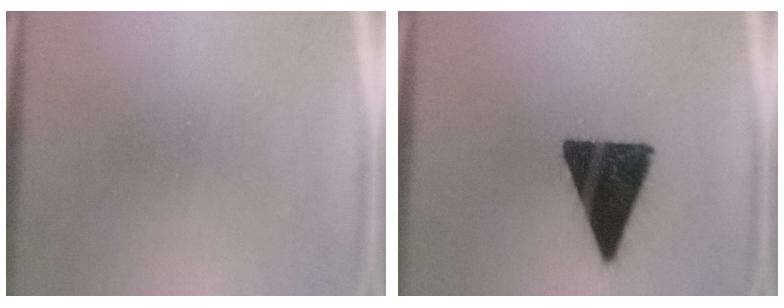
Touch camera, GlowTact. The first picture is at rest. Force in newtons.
{"total": 16.1}